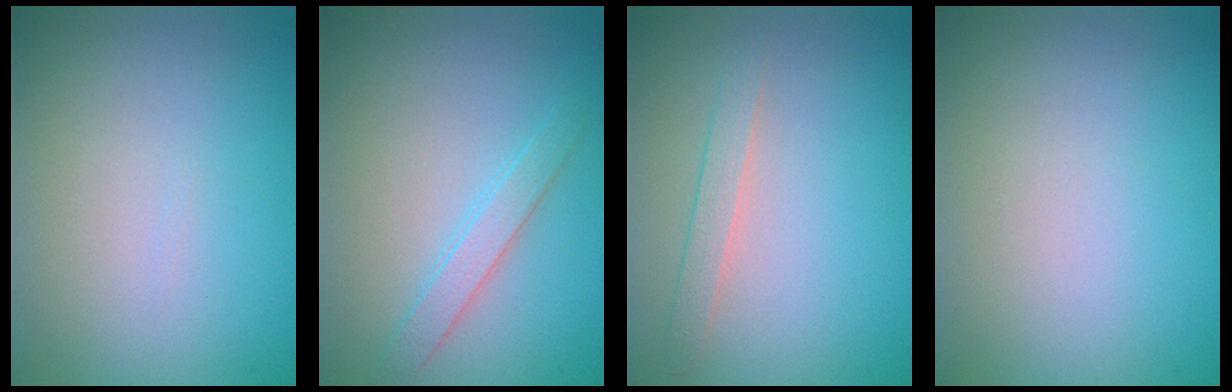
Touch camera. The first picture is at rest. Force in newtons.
{"total": 2.0, "press": 2.0, "slide": 0.1}
{"total": 1.6, "press": 1.6, "slide": 0.0}
{"total": 0.0}